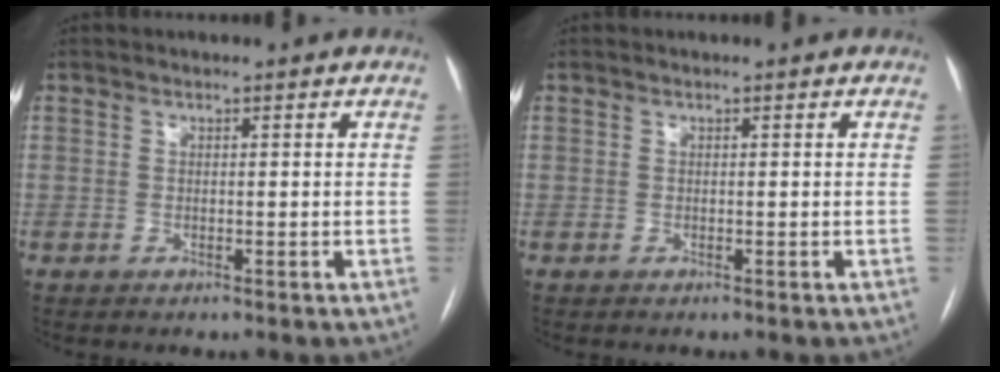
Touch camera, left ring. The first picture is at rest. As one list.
[{"total": 0.0}]